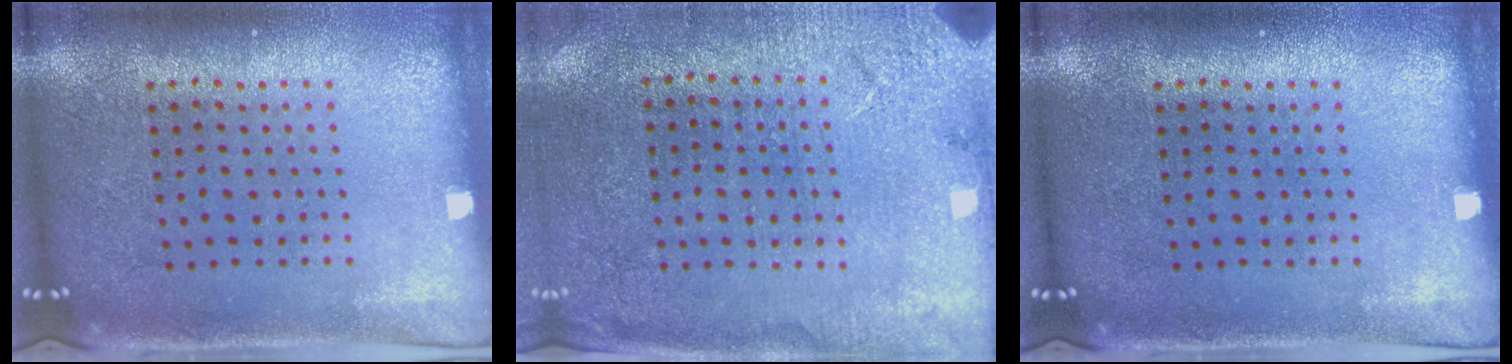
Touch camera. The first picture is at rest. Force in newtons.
{"total": 2.6, "press": 2.6, "slide": 0.4}
{"total": 0.0}